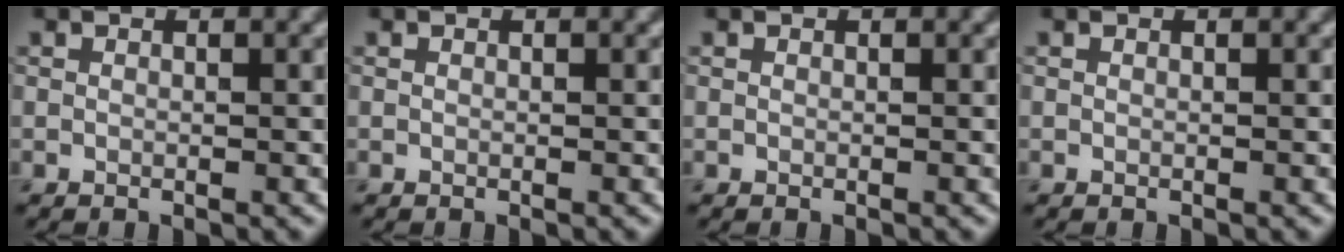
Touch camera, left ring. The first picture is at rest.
{"total": 0.0}
{"total": 0.0}
{"total": 0.0}